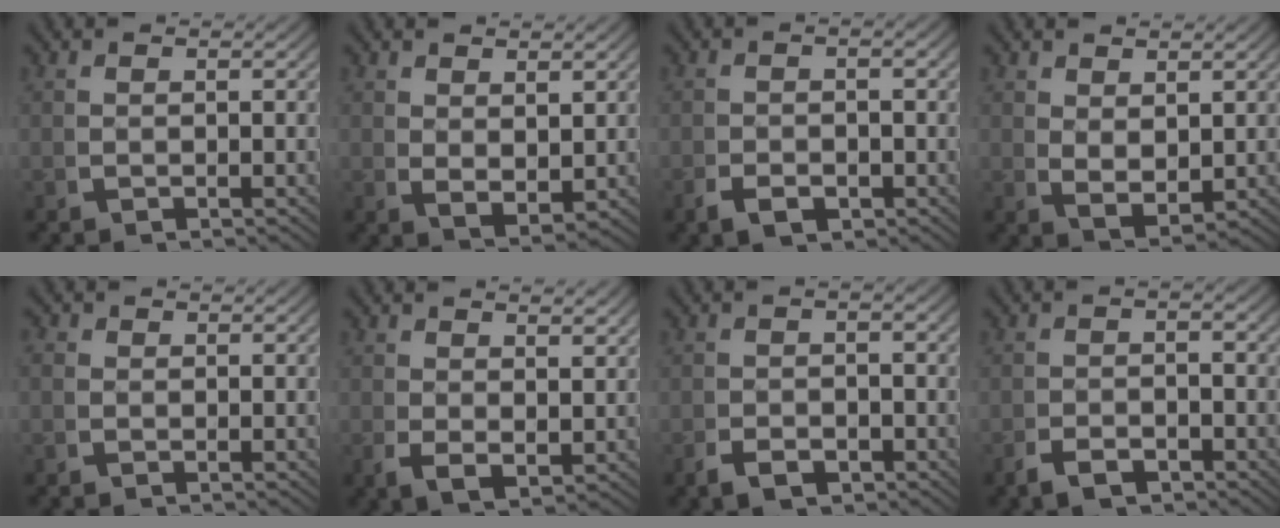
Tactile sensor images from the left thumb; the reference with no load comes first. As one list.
[{"total": 2.6, "force": [1.1, 1.5, 1.8], "torque": [-0.038, -0.019, 0.036]}, {"total": 2.5, "force": [-1.2, 1.6, 1.5], "torque": [-0.028, -0.013, -0.017]}, {"total": 2.9, "force": [1.0, 1.7, 2.1], "torque": [-0.047, -0.020, 0.035]}, {"total": 0.7, "force": [-0.1, 0.7, 0.1], "torque": [-0.004, -0.007, -0.004]}, {"total": 2.5, "force": [0.7, 1.5, 1.9], "torque": [-0.043, -0.020, 0.023]}, {"total": 2.4, "force": [-1.4, 1.4, 1.4], "torque": [-0.023, -0.010, -0.023]}, {"total": 2.4, "force": [-1.8, 1.1, 1.2], "torque": [-0.020, -0.008, -0.030]}]